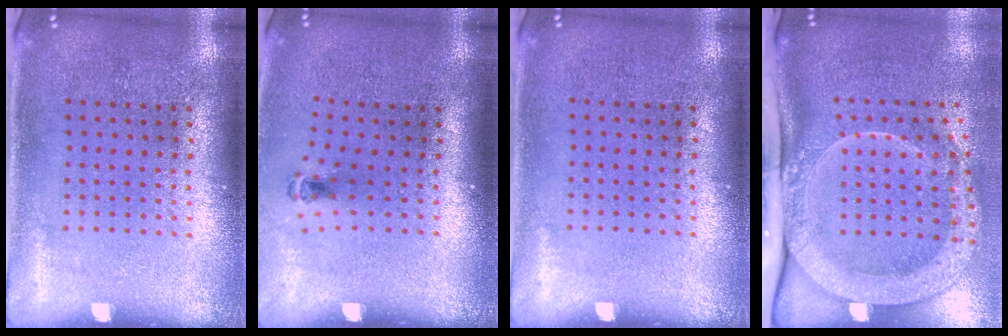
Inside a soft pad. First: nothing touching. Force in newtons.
{"total": 0.6, "press": 0.4, "slide": 0.5}
{"total": 0.0}
{"total": 3.1, "press": 2.2, "slide": 2.1}